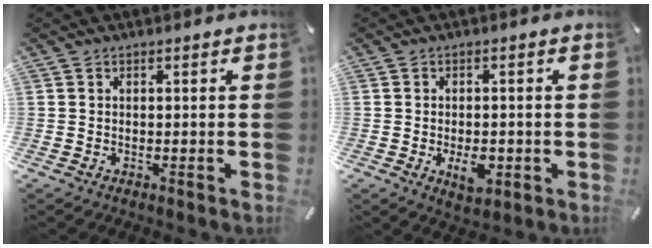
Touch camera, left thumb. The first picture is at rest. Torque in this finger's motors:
{"motor_torque": [0.57, 0.74, 0.01, 0.01, 0.02]}